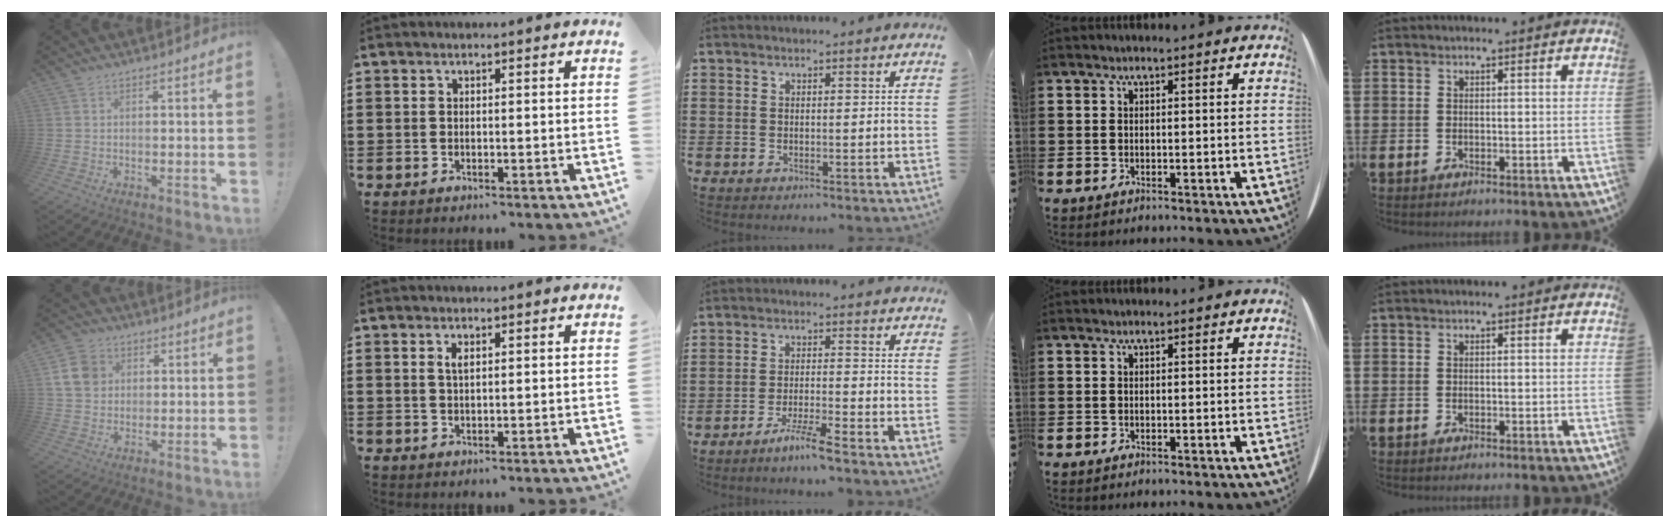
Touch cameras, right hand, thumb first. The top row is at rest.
{"thumb": {"total": 9.4, "force": [2.7, 7.9, 4.2], "torque": [-0.068, 0.001, 0.056]}, "index": {"total": 1.6, "force": [0.6, 0.6, 1.4], "torque": [-0.030, 0.004, 0.009]}, "middle": {"total": 4.6, "force": [-3.8, -0.3, 2.5], "torque": [-0.047, -0.007, -0.071]}}